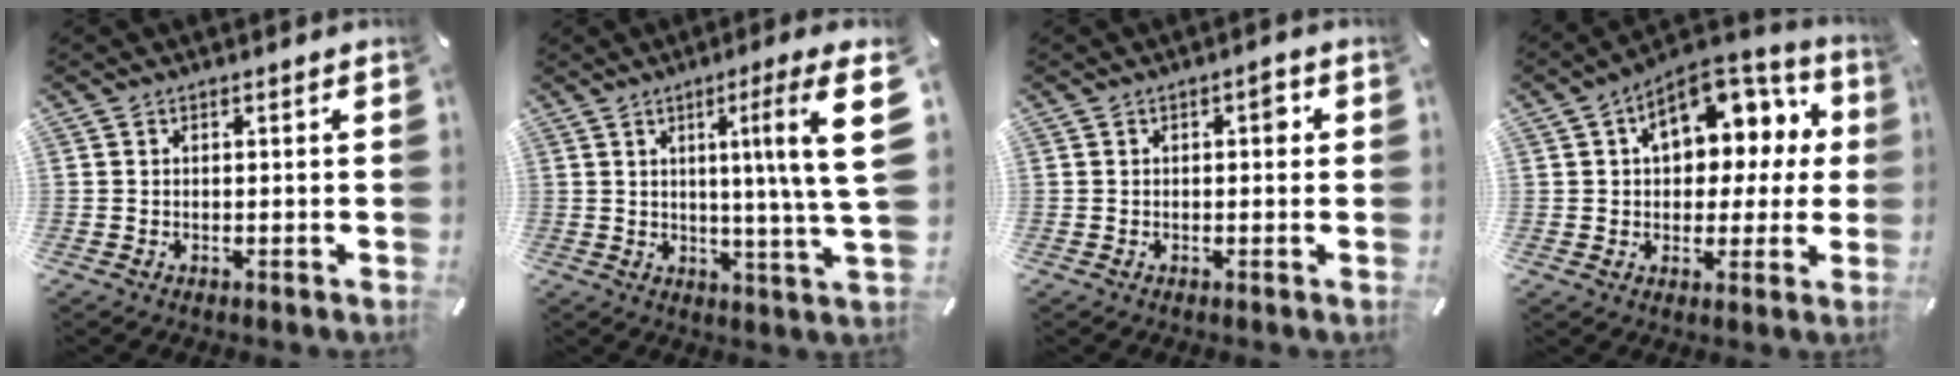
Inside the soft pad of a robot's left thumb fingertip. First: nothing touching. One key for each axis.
{"total": 16.3, "fx": 4.6, "fy": -0.5, "fz": 15.6, "tx": -0.233, "ty": -0.028, "tz": 0.046}
{"total": 2.8, "fx": 0.4, "fy": 1.4, "fz": 2.3, "tx": -0.025, "ty": 0.002, "tz": -0.003}
{"total": 13.6, "fx": 5.1, "fy": 8.9, "fz": 9.0, "tx": -0.127, "ty": -0.028, "tz": 0.089}